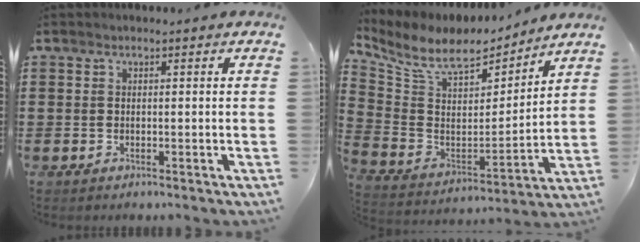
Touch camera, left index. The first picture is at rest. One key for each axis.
{"total": 9.1, "fx": 7.5, "fy": 3.5, "fz": 3.9, "tx": -0.115, "ty": -0.044, "tz": 0.130}